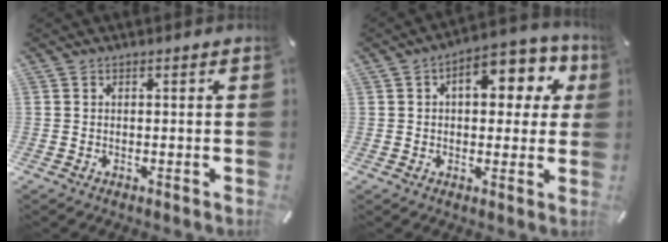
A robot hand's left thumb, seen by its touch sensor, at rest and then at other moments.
{"total": 11.5, "force": [3.4, 6.6, 8.8], "torque": [-0.112, -0.008, 0.051]}